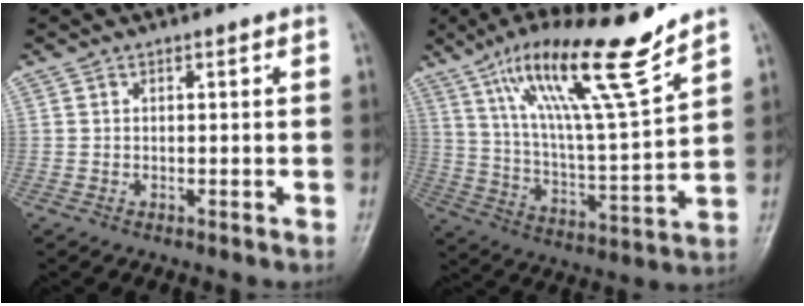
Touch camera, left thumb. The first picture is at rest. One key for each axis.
{"total": 19.2, "fx": 12.9, "fy": 2.0, "fz": 14.1, "tx": -0.227, "ty": -0.064, "tz": 0.227}